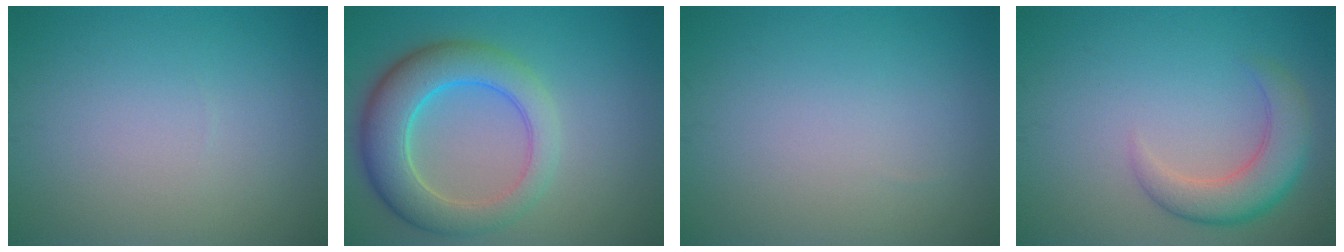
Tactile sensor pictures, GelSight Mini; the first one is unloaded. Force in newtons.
{"total": 7.0, "press": 7.0, "slide": 0.3}
{"total": 0.0}
{"total": 4.3, "press": 4.3, "slide": 0.2}